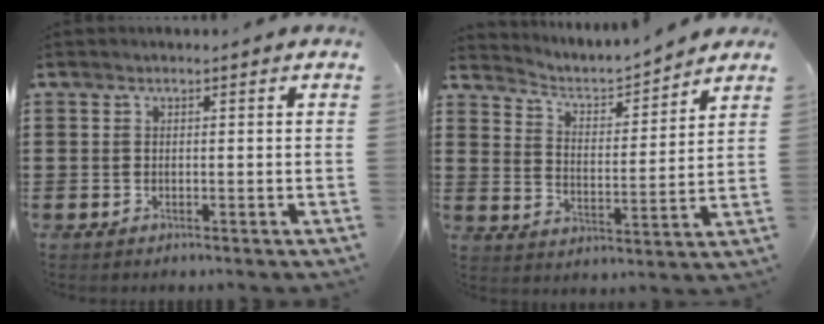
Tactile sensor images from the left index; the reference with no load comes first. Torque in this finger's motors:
{"motor_torque": [0.53, -0.46, 0.33, 0.06]}